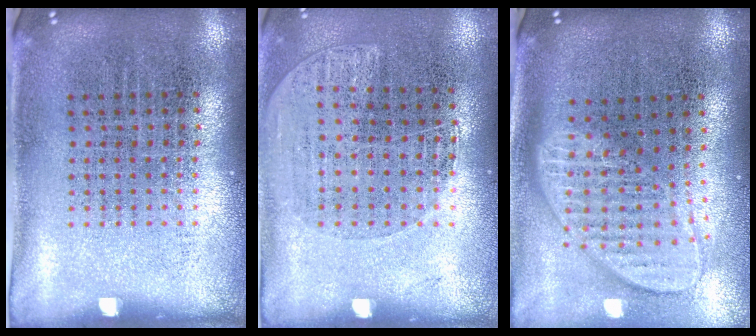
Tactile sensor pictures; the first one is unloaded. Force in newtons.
{"total": 1.1, "press": 1.1, "slide": 0.4}
{"total": 2.1, "press": 1.6, "slide": 1.4}